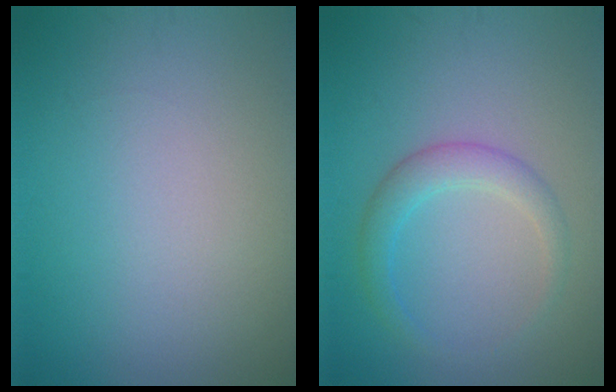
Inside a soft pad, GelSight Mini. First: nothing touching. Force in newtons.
{"total": 2.6, "press": 2.6, "slide": 0.1}